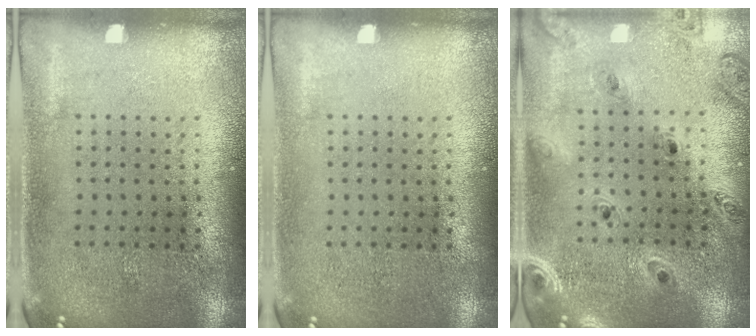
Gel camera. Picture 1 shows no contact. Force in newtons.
{"total": 0.0}
{"total": 1.4, "press": 1.3, "slide": 0.2}